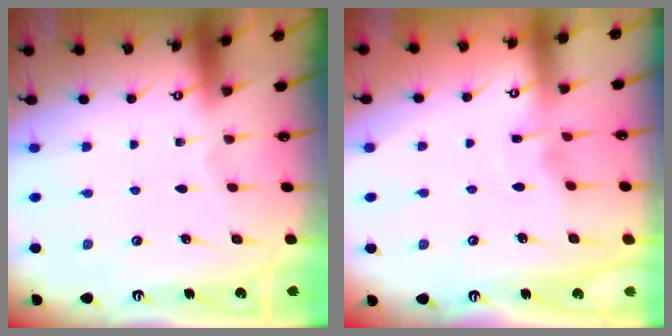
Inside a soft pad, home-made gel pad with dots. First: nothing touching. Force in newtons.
{"total": 2.9, "press": 2.9, "slide": 0.1}